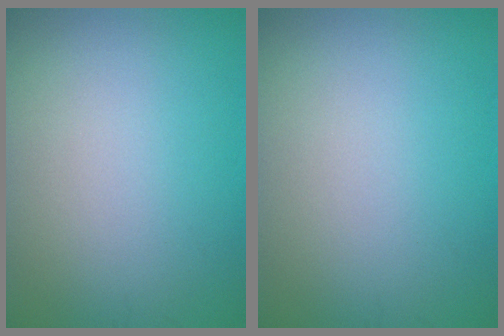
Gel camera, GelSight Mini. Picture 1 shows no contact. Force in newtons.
{"total": 0.0}